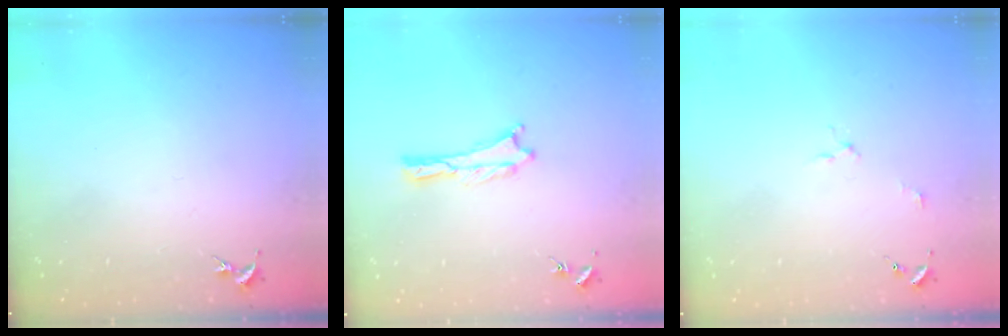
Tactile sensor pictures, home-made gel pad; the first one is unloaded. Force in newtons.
{"total": 0.0}
{"total": 2.0, "press": 2.0, "slide": 0.1}